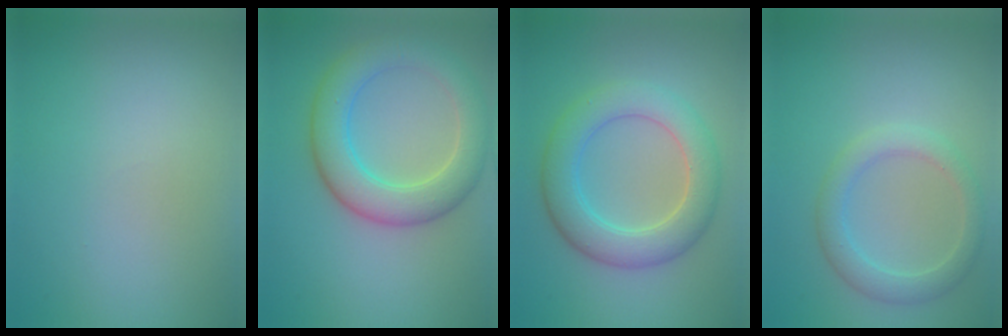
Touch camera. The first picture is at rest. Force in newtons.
{"total": 6.1, "press": 6.1, "slide": 0.2}
{"total": 5.8, "press": 5.8, "slide": 0.3}
{"total": 2.9, "press": 2.9, "slide": 0.2}